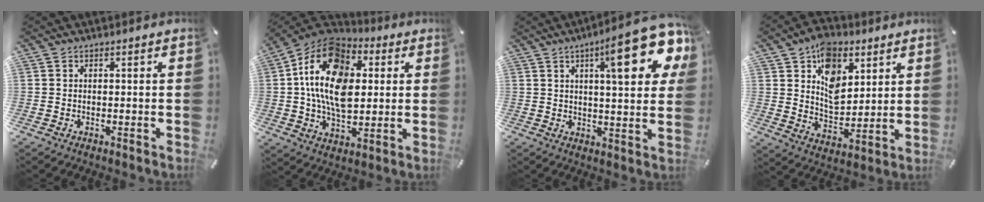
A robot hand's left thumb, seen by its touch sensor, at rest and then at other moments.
{"total": 19.5, "force": [2.9, 13.1, 14.1], "torque": [-0.280, -0.001, 0.046]}
{"total": 19.3, "force": [9.0, 5.2, 16.3], "torque": [-0.227, -0.045, 0.130]}
{"total": 11.8, "force": [5.8, 8.4, 5.9], "torque": [-0.092, -0.029, 0.109]}